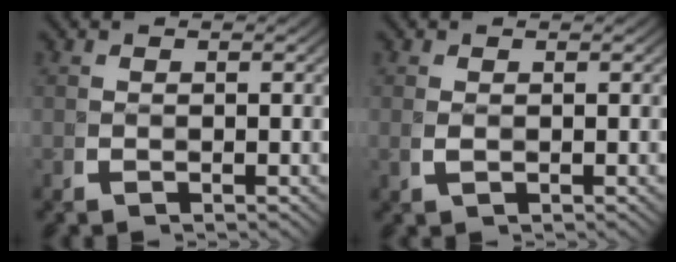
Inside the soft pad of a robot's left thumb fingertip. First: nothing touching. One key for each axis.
{"total": 0.5, "fx": 0.2, "fy": 0.1, "fz": 0.4, "tx": -0.018, "ty": -0.005, "tz": 0.011}